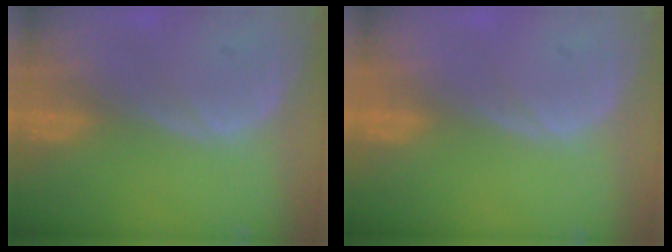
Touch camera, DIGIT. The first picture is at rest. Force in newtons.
{"total": 0.0}